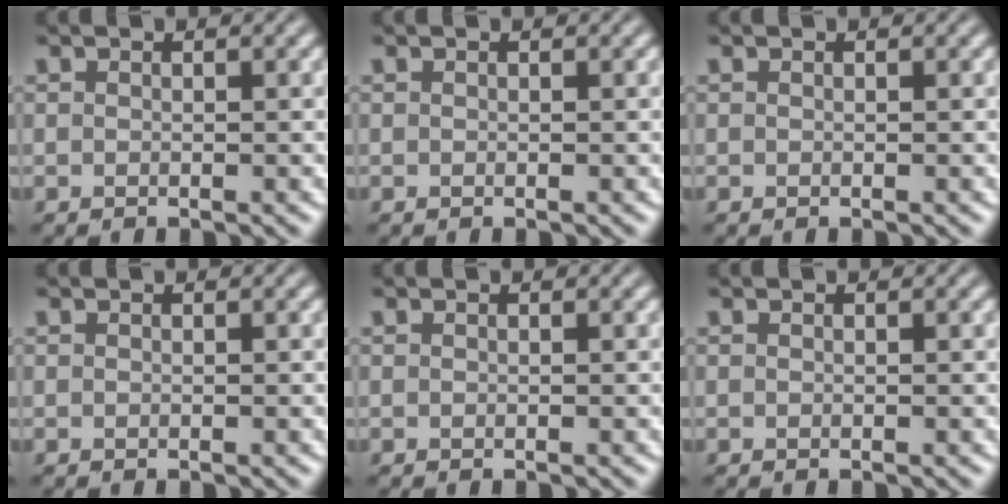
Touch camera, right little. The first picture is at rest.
{"total": 0.0}
{"total": 0.0}
{"total": 0.0}
{"total": 0.0}
{"total": 0.0}